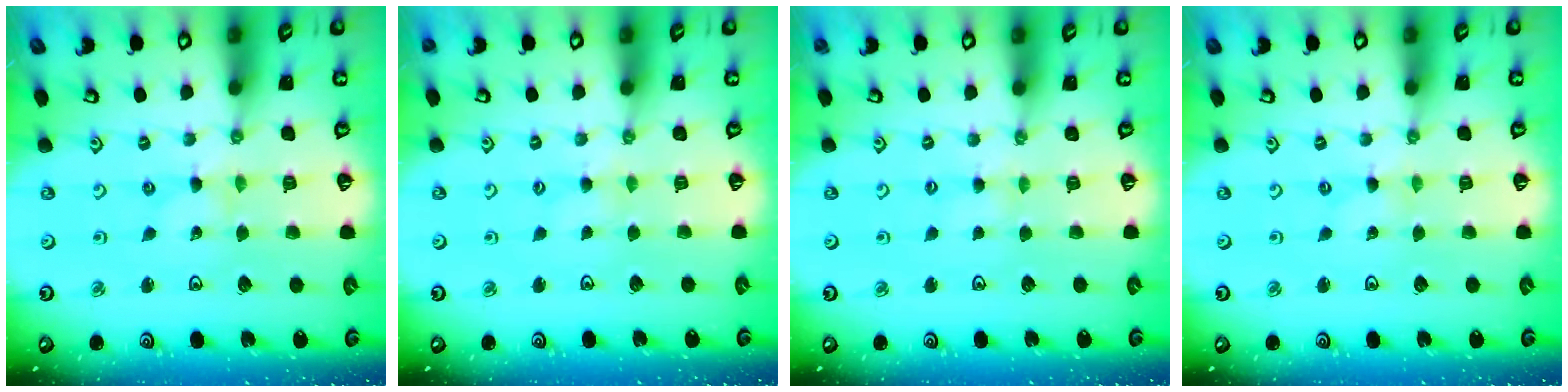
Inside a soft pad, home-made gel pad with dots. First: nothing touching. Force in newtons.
{"total": 1.3, "press": 1.3, "slide": 0.3}
{"total": 2.3, "press": 2.3, "slide": 0.4}
{"total": 0.0}